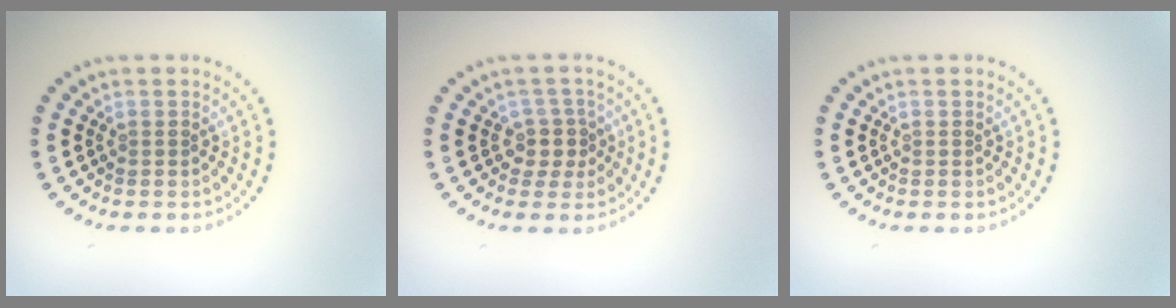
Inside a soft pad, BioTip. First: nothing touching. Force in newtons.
{"total": 2.1, "press": 1.7, "slide": 1.3}
{"total": 0.0}